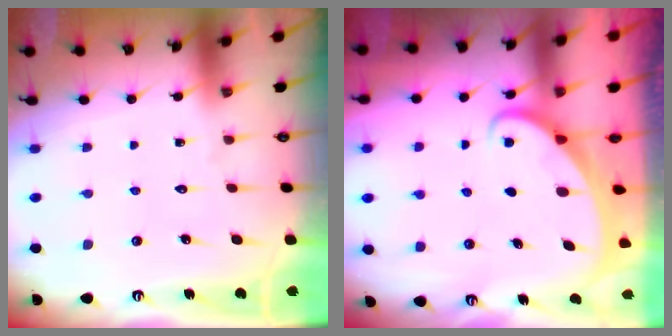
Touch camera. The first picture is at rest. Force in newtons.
{"total": 1.9, "press": 1.9, "slide": 0.2}